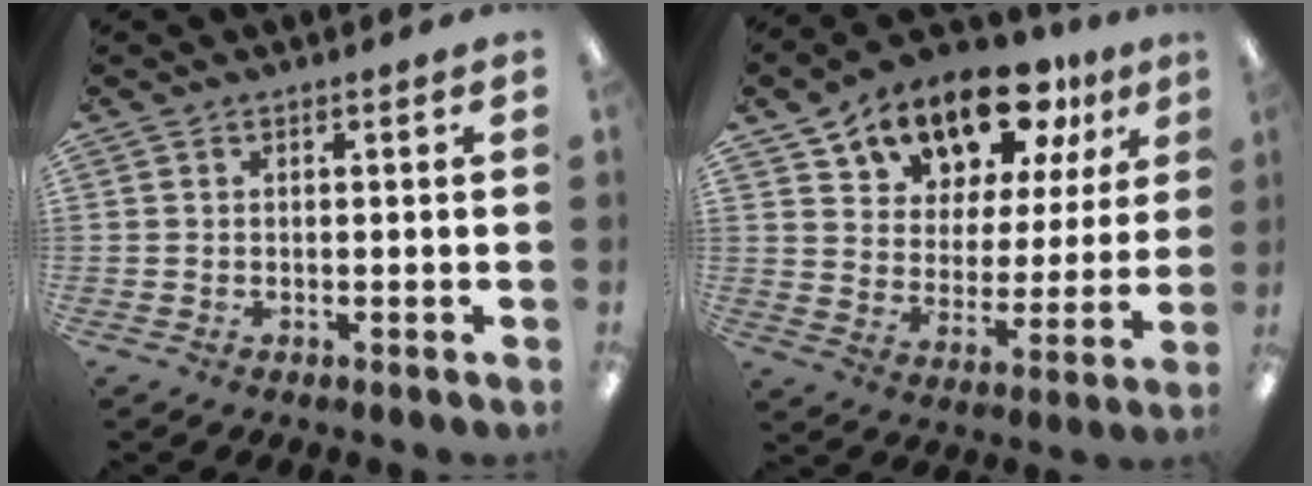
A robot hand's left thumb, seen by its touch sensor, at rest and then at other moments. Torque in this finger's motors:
{"motor_torque": [2.00, 2.06, 1.39, -1.38, 0.15]}